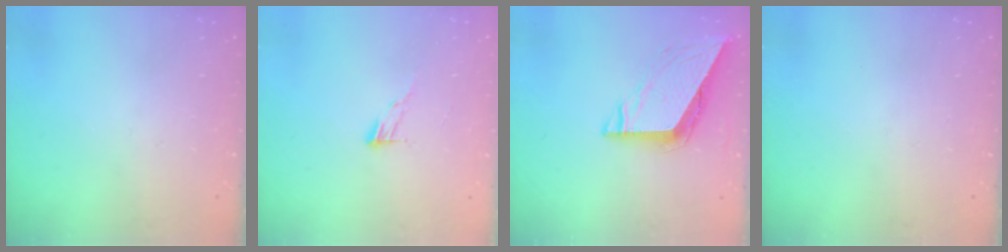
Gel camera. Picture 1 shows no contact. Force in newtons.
{"total": 5.6, "press": 5.6, "slide": 0.4}
{"total": 8.1, "press": 8.1, "slide": 0.3}
{"total": 0.0}